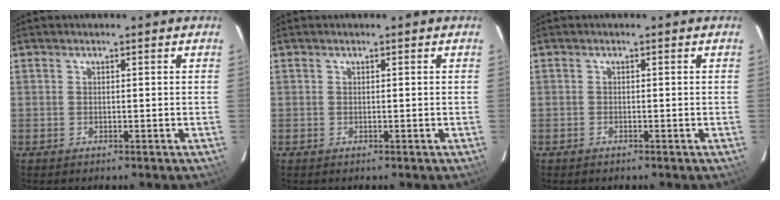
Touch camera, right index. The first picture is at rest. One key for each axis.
{"total": 0.0}
{"total": 0.6, "fx": -0.5, "fy": 0.3, "fz": 0.1, "tx": -0.002, "ty": 0.001, "tz": -0.010}